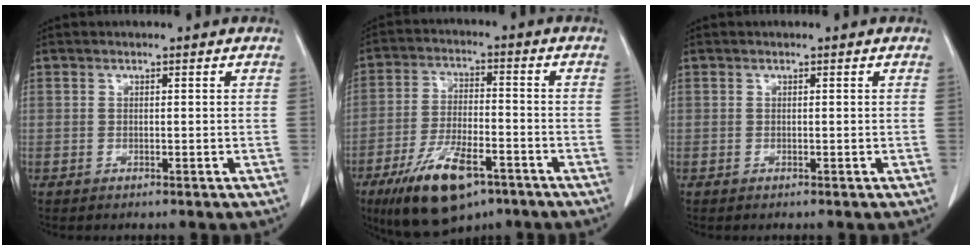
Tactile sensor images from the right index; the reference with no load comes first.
{"total": 13.3, "force": [-8.0, 4.8, 9.5], "torque": [-0.184, -0.011, -0.130]}
{"total": 0.0}